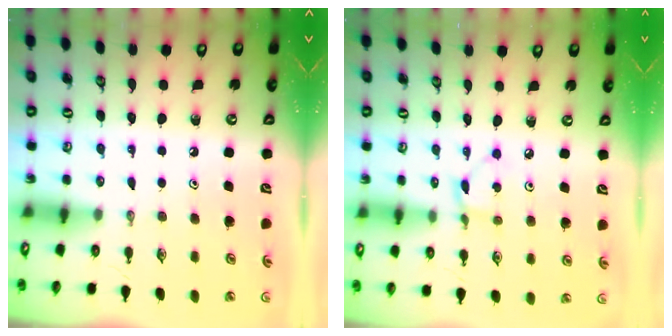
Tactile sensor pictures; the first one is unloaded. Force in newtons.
{"total": 1.8, "press": 1.8, "slide": 0.3}